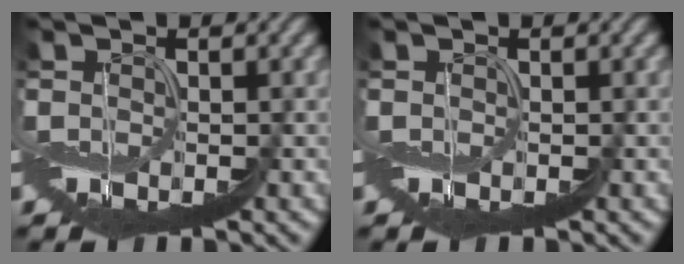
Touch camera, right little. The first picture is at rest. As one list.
[{"total": 0.0}]